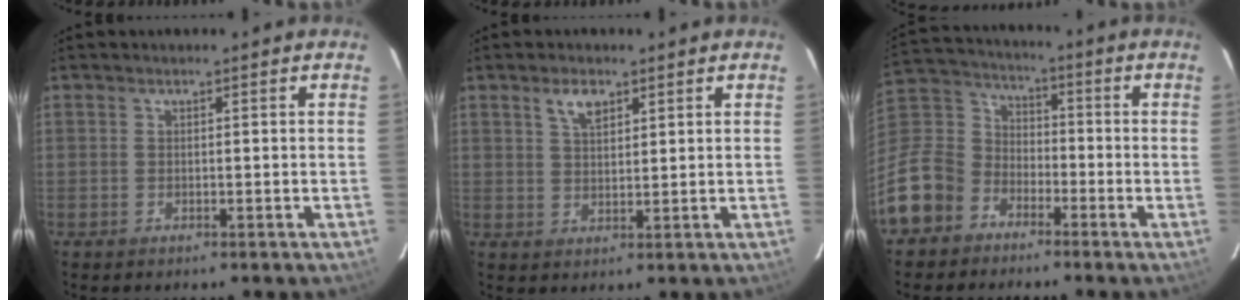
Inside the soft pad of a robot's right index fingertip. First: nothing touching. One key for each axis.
{"total": 4.0, "fx": 2.4, "fy": 1.9, "fz": 2.6, "tx": -0.046, "ty": 0.007, "tz": 0.045}
{"total": 15.6, "fx": -8.8, "fy": 12.0, "fz": 4.5, "tx": -0.139, "ty": 0.043, "tz": -0.166}